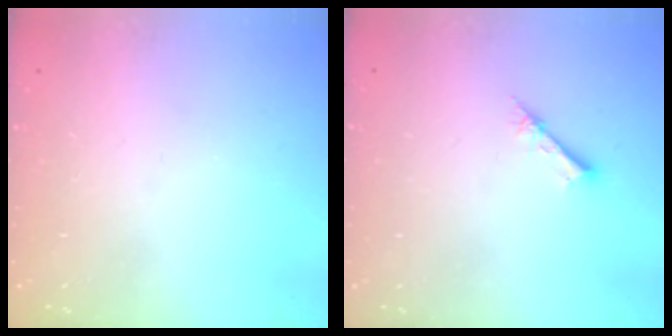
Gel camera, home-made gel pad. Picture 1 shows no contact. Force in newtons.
{"total": 2.1, "press": 2.1, "slide": 0.2}